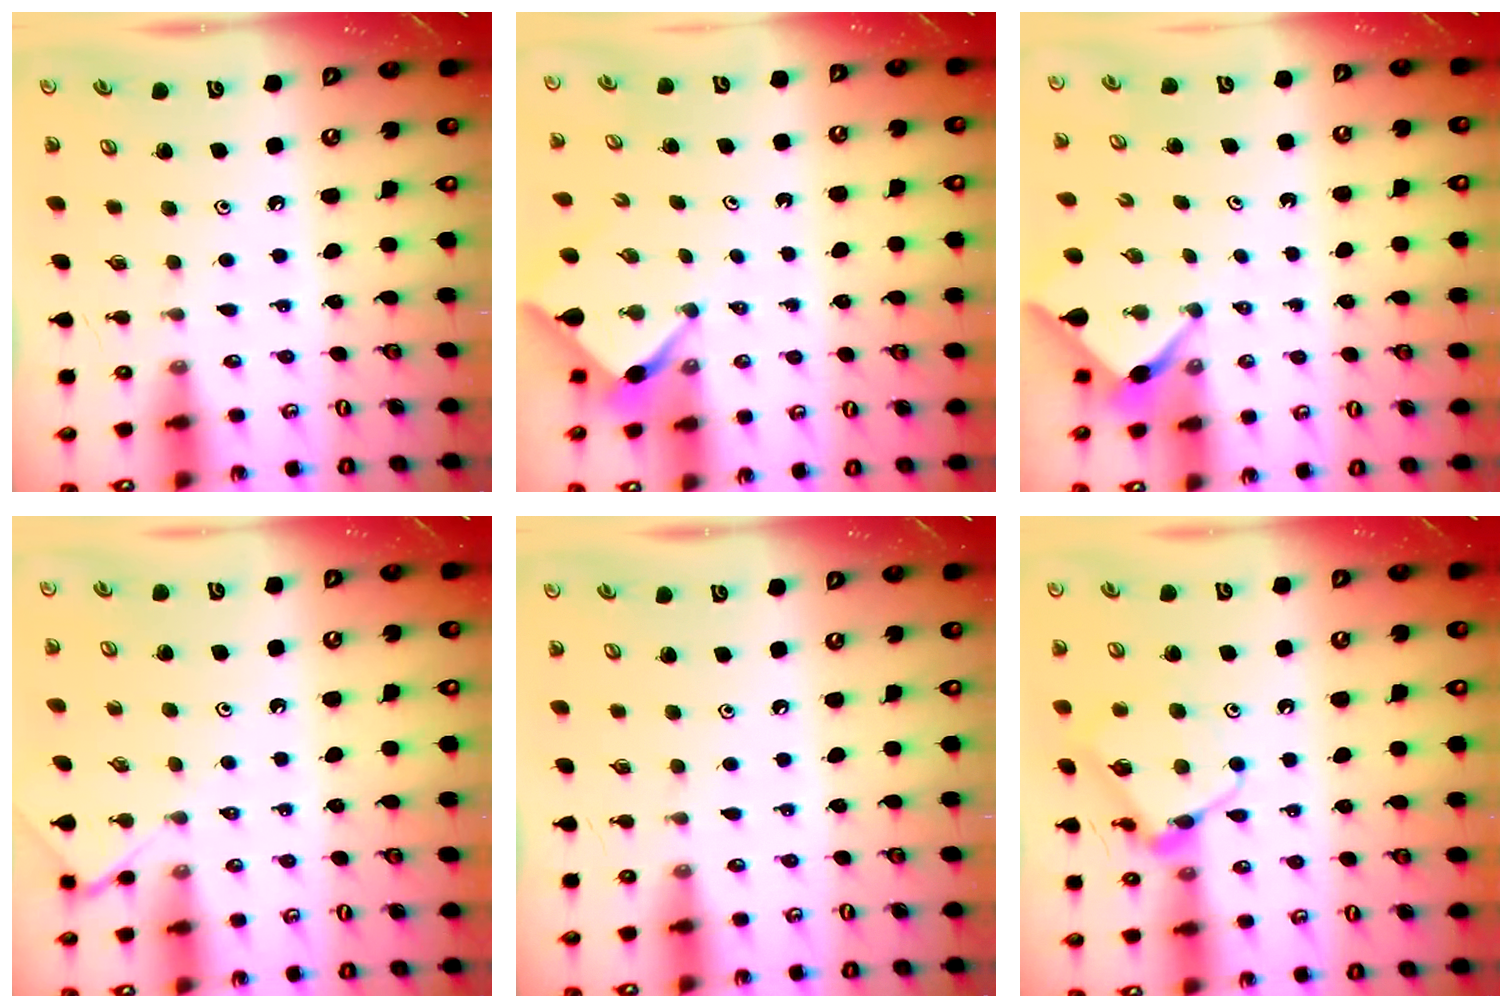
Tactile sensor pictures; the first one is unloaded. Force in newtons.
{"total": 2.4, "press": 2.4, "slide": 0.2}
{"total": 2.7, "press": 2.6, "slide": 0.3}
{"total": 5.2, "press": 5.1, "slide": 0.7}
{"total": 0.0}
{"total": 10.8, "press": 10.8, "slide": 0.3}